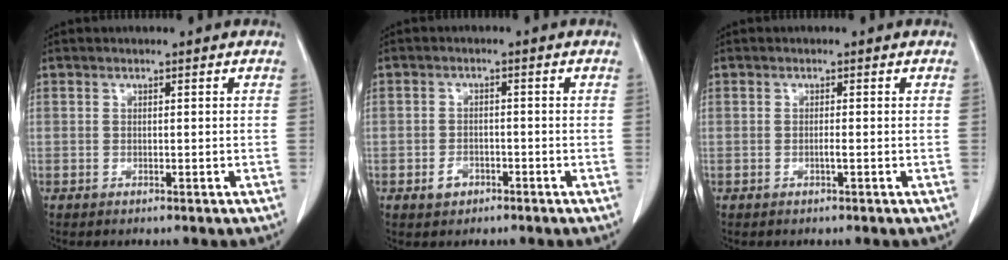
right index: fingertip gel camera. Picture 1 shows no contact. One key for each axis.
{"total": 2.4, "fx": -1.4, "fy": 1.7, "fz": 1.1, "tx": -0.015, "ty": 0.005, "tz": -0.018}
{"total": 0.7, "fx": -0.2, "fy": -0.1, "fz": 0.7, "tx": -0.009, "ty": 0.002, "tz": -0.003}